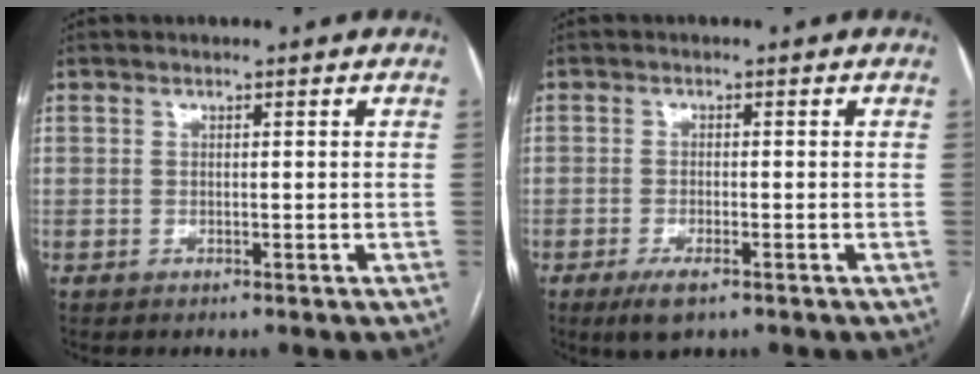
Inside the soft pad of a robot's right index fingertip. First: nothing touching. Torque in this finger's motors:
{"motor_torque": [0.59, -0.35, 0.03, 0.06]}